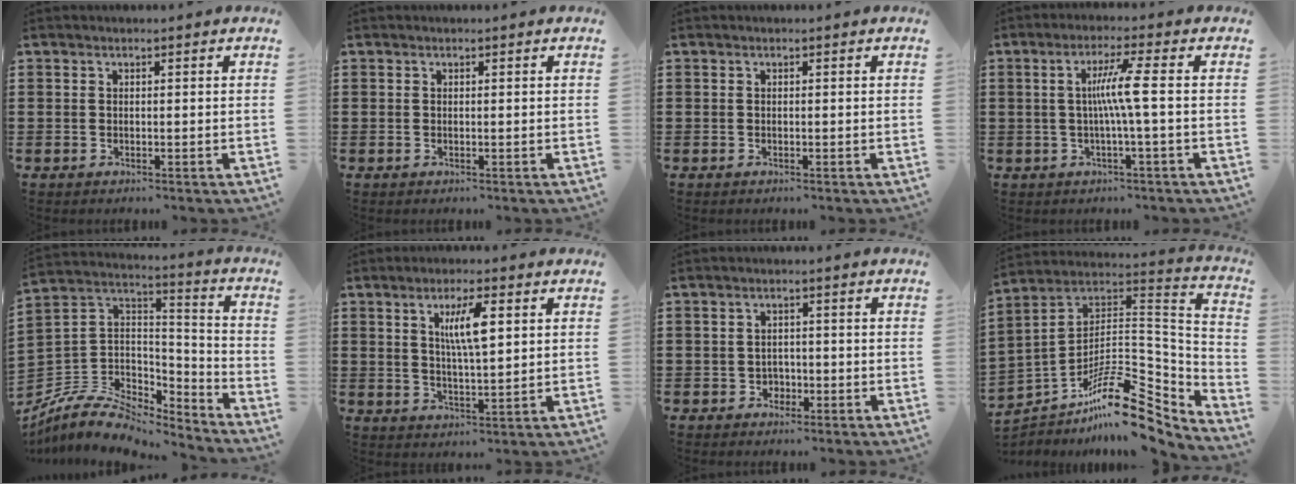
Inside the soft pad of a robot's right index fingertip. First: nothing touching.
{"total": 0.0}
{"total": 0.0}
{"total": 5.9, "force": [-0.3, -0.8, 5.8], "torque": [-0.109, -0.005, -0.013]}
{"total": 7.9, "force": [-5.7, 4.5, 3.2], "torque": [-0.078, 0.003, -0.107]}
{"total": 6.5, "force": [2.1, 1.5, 5.9], "torque": [-0.121, 0.008, 0.031]}
{"total": 1.8, "force": [-1.0, 1.4, 0.3], "torque": [-0.013, 0.000, -0.024]}
{"total": 14.7, "force": [-10.1, 5.4, 9.2], "torque": [-0.146, 0.022, -0.178]}